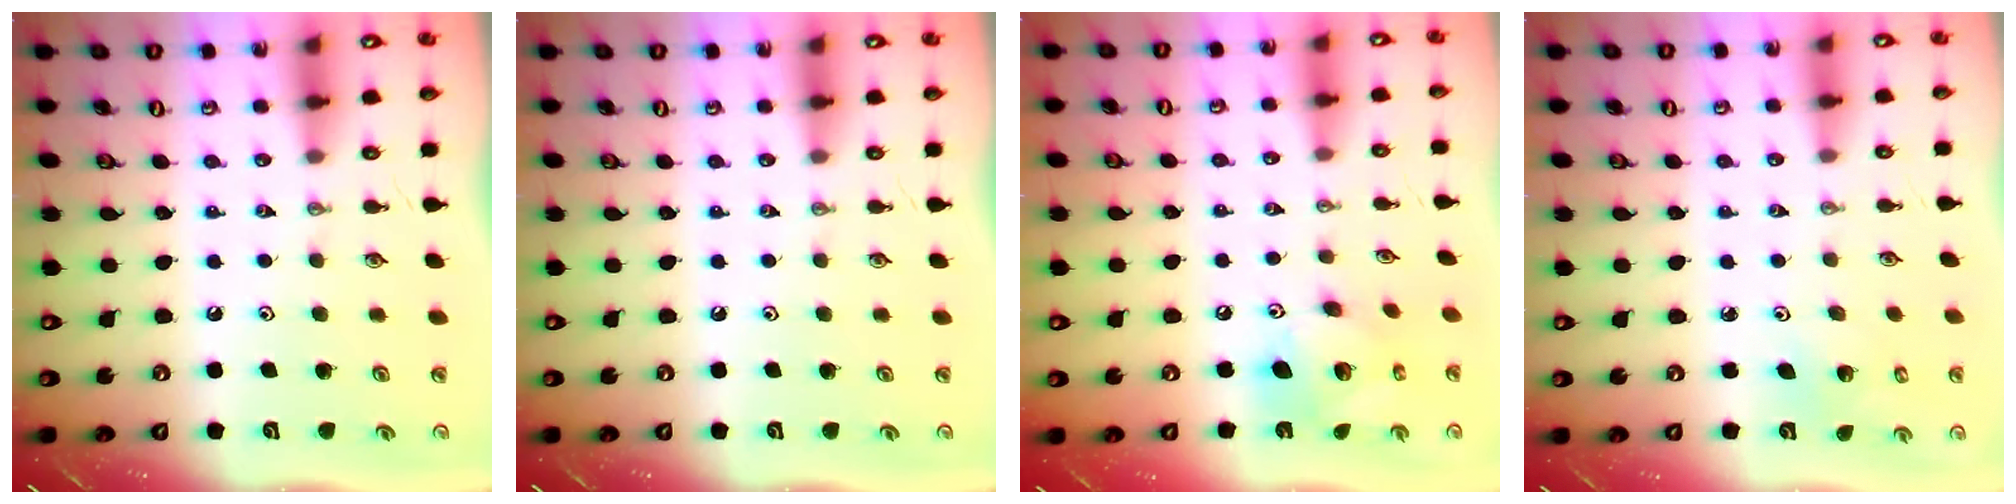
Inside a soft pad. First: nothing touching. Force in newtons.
{"total": 0.0}
{"total": 14.0, "press": 13.9, "slide": 1.1}
{"total": 2.3, "press": 2.3, "slide": 0.2}